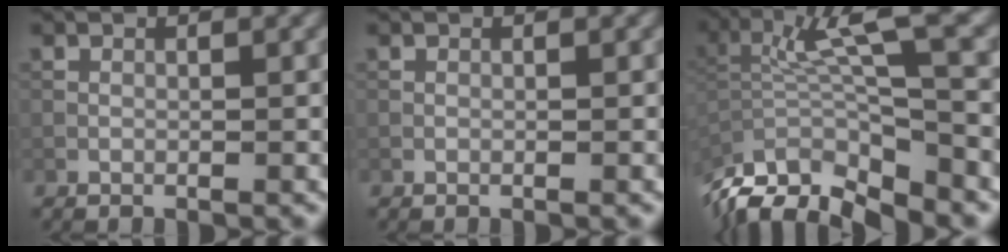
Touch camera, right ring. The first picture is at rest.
{"total": 0.0}
{"total": 9.9, "force": [-3.1, 3.0, 8.9], "torque": [-0.174, 0.006, -0.046]}